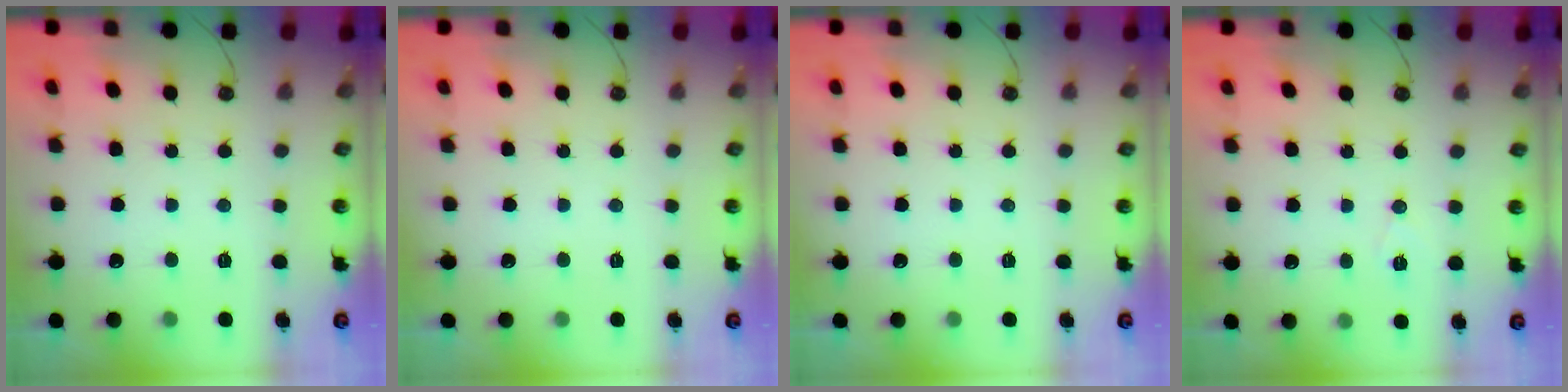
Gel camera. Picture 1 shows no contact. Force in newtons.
{"total": 0.0}
{"total": 0.0}
{"total": 5.8, "press": 3.7, "slide": 4.4}